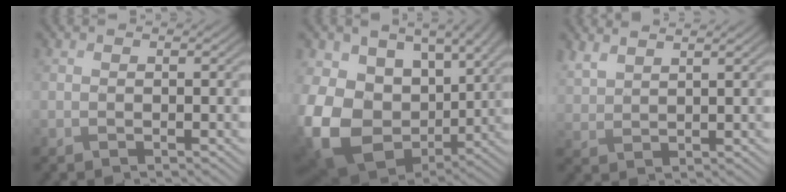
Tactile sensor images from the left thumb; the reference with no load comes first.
{"total": 17.6, "force": [1.2, 13.1, 11.7], "torque": [-0.265, -0.049, 0.055]}
{"total": 3.4, "force": [3.0, 0.9, 1.4], "torque": [-0.041, 0.004, 0.069]}